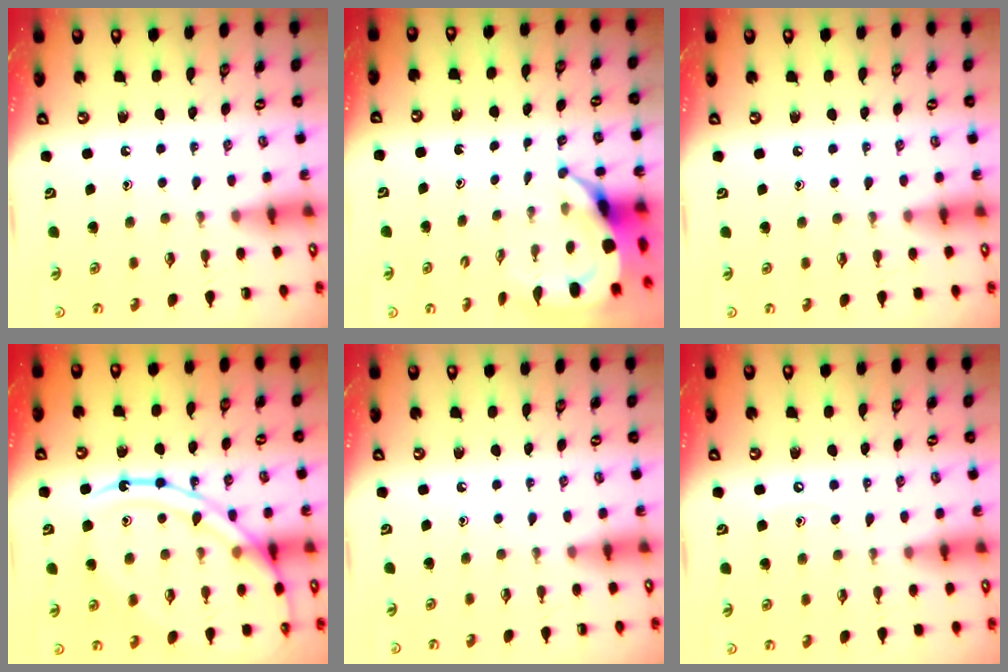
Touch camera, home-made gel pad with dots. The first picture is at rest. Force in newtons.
{"total": 5.9, "press": 5.8, "slide": 0.7}
{"total": 2.3, "press": 2.2, "slide": 0.4}
{"total": 19.4, "press": 19.3, "slide": 1.9}
{"total": 0.0}
{"total": 4.2, "press": 4.2, "slide": 0.6}